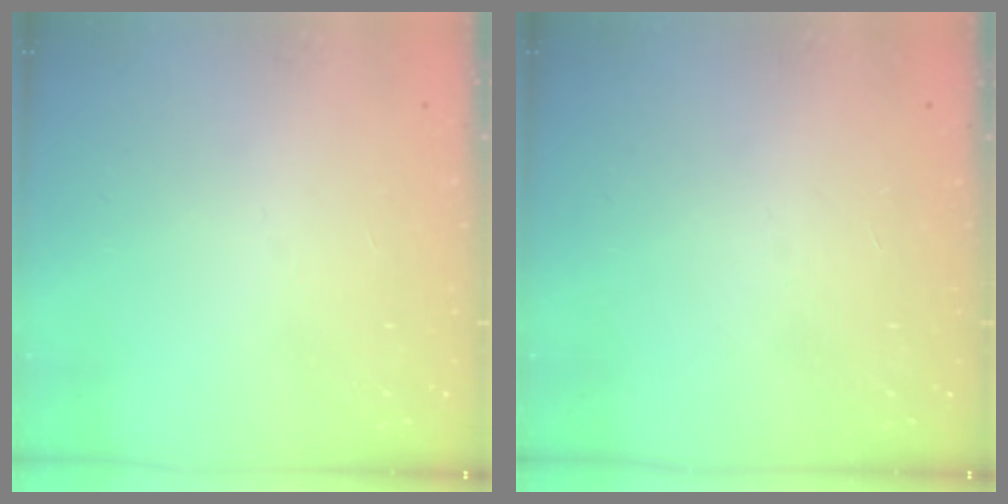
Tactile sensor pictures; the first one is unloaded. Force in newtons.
{"total": 0.0}